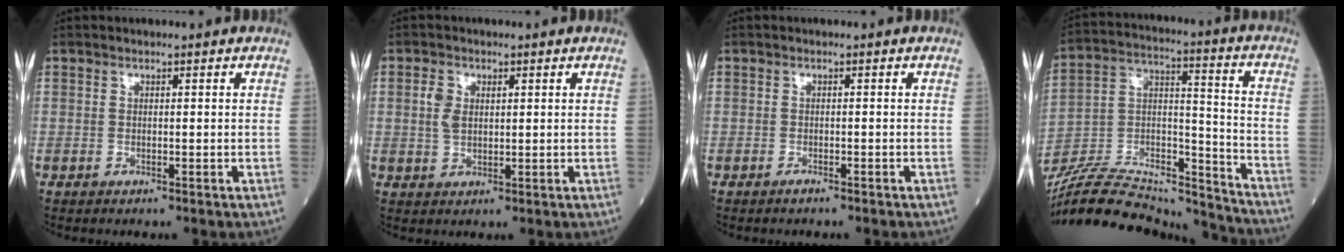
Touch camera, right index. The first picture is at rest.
{"total": 3.2, "force": [0.8, 2.0, 2.4], "torque": [-0.052, 0.007, 0.017]}
{"total": 0.8, "force": [-0.8, 0.1, 0.3], "torque": [-0.011, -0.001, -0.011]}
{"total": 24.7, "force": [-23.2, 4.2, 7.3], "torque": [-0.154, 0.022, -0.378]}